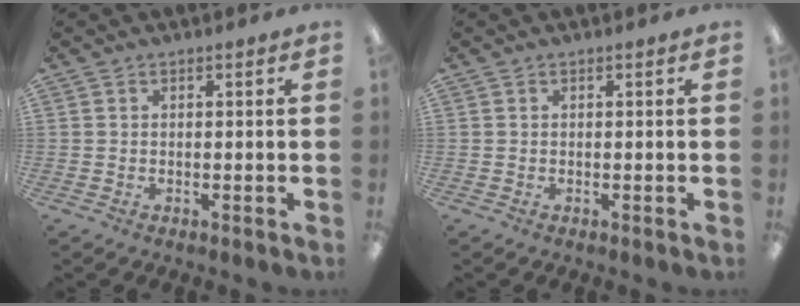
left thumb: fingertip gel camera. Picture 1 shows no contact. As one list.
[{"total": 0.0}]